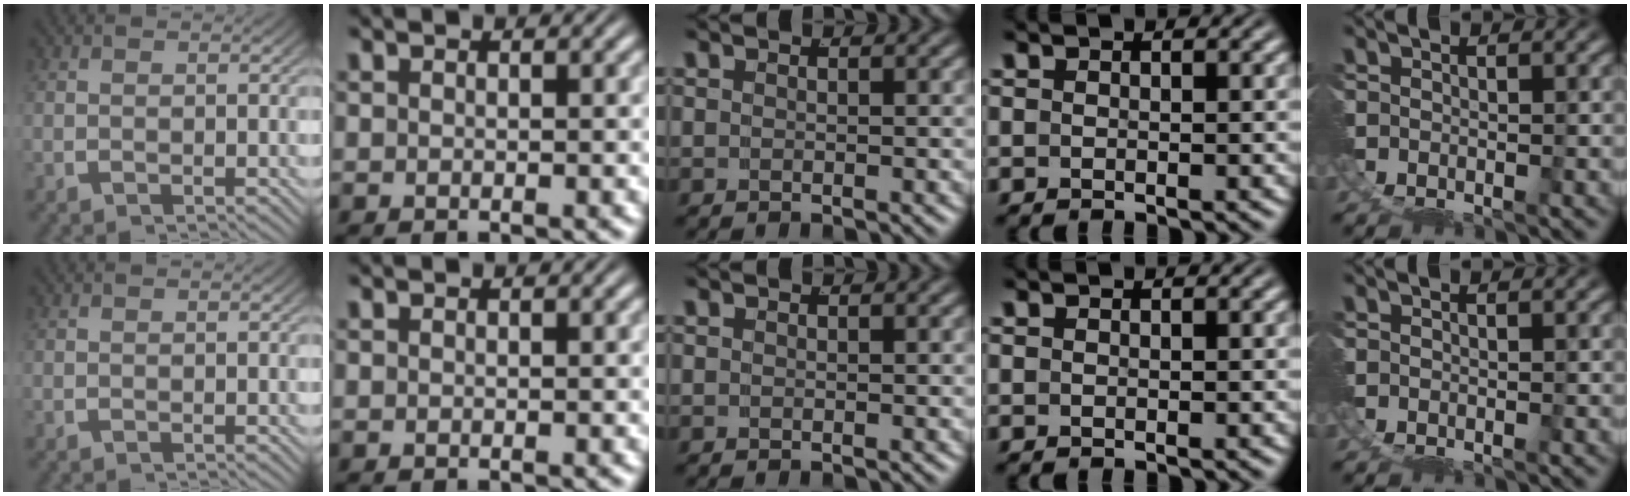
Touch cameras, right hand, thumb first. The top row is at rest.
{}